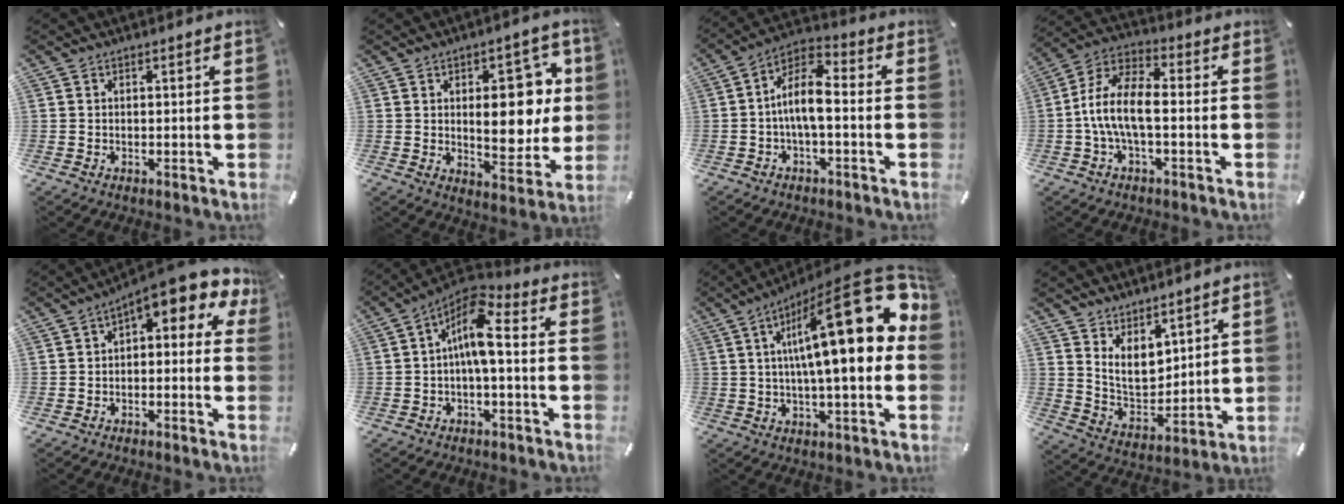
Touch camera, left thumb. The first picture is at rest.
{"total": 16.9, "force": [3.1, 9.1, 13.9], "torque": [-0.165, -0.009, 0.052]}
{"total": 10.0, "force": [-1.1, 4.1, 9.1], "torque": [-0.182, -0.001, -0.020]}
{"total": 10.4, "force": [-1.8, 4.4, 9.2], "torque": [-0.194, 0.001, -0.036]}
{"total": 8.3, "force": [4.1, 3.0, 6.5], "torque": [-0.100, -0.034, 0.069]}
{"total": 10.2, "force": [0.6, 4.4, 9.2], "torque": [-0.170, -0.006, 0.014]}
{"total": 26.0, "force": [6.8, 7.3, 24.1], "torque": [-0.367, -0.063, 0.102]}
{"total": 8.0, "force": [5.4, 5.1, 2.9], "torque": [-0.059, -0.041, 0.104]}